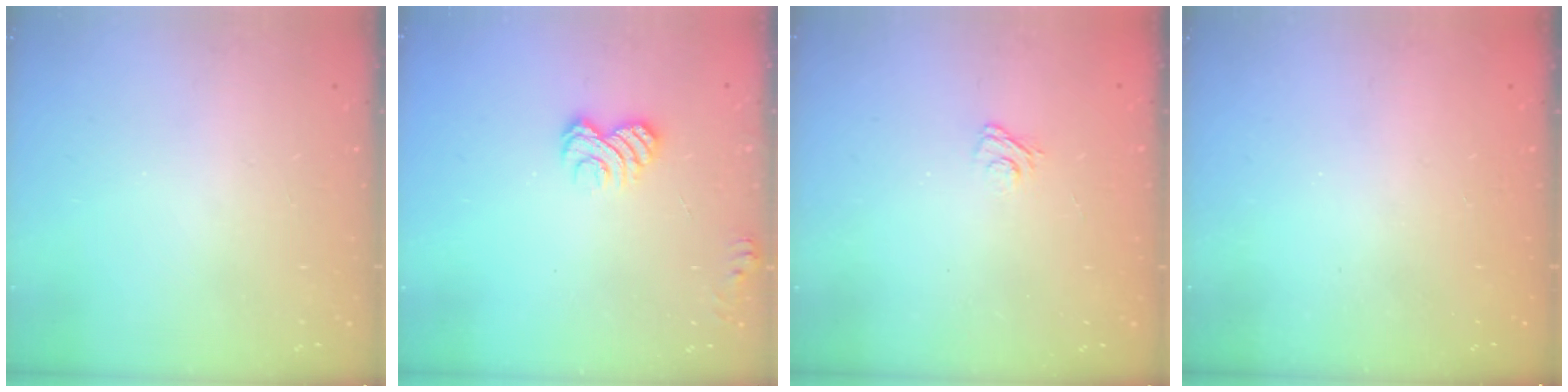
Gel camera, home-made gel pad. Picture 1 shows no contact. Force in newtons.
{"total": 6.0, "press": 5.8, "slide": 1.3}
{"total": 2.9, "press": 2.6, "slide": 1.2}
{"total": 2.3, "press": 2.2, "slide": 0.8}